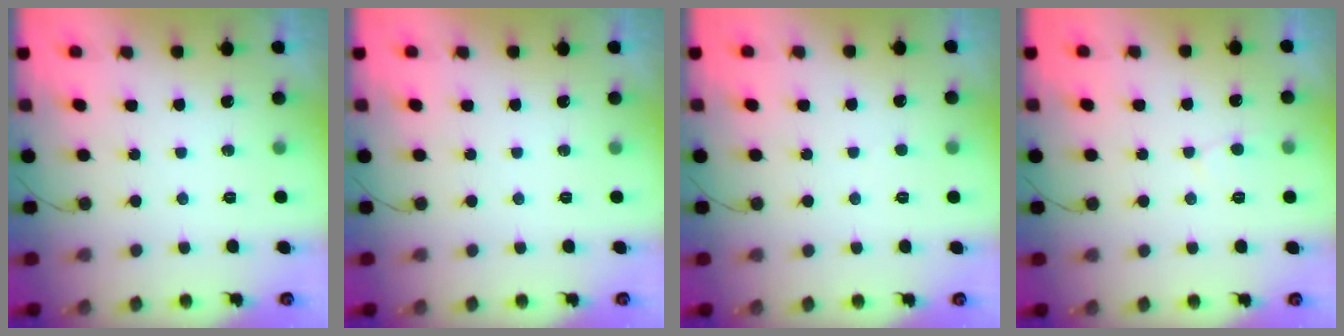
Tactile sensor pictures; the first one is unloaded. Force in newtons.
{"total": 0.0}
{"total": 2.3, "press": 2.3, "slide": 0.2}
{"total": 3.9, "press": 3.9, "slide": 0.4}